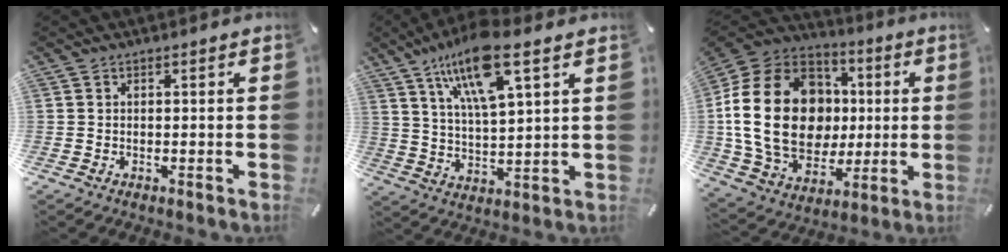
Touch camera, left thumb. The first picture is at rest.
{"total": 14.9, "force": [9.0, 4.3, 11.1], "torque": [-0.212, -0.026, 0.152]}
{"total": 26.3, "force": [1.3, 19.7, 17.3], "torque": [-0.349, 0.016, 0.037]}